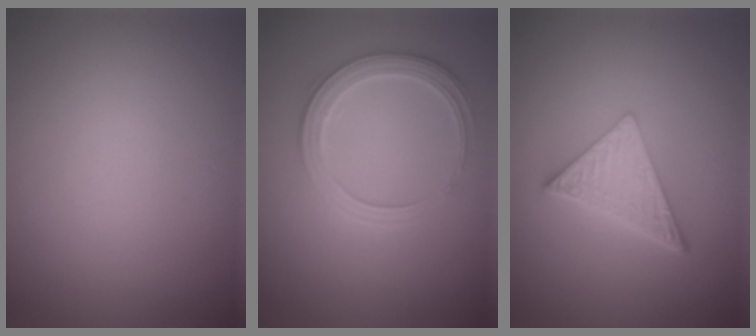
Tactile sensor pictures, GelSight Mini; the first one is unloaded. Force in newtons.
{"total": 3.0, "press": 2.9, "slide": 0.2}
{"total": 4.9, "press": 3.4, "slide": 3.5}